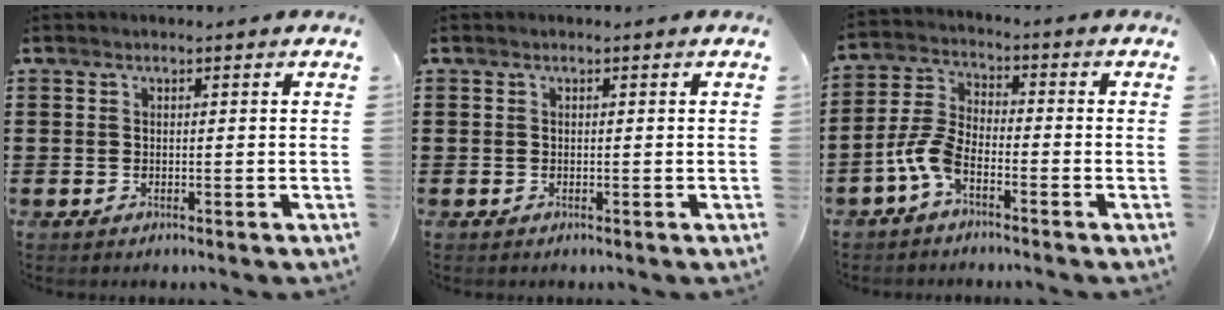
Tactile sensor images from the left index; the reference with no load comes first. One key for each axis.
{"total": 0.0}
{"total": 5.7, "fx": -3.3, "fy": 2.1, "fz": 4.1, "tx": -0.112, "ty": -0.003, "tz": -0.072}